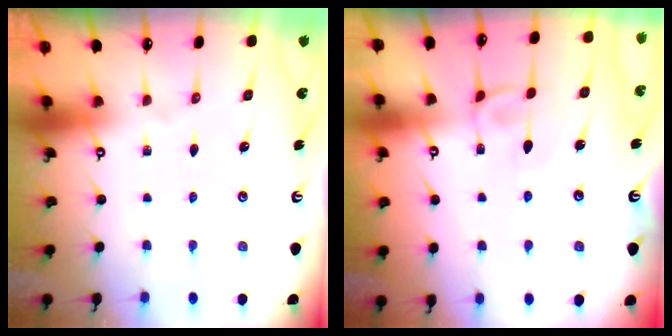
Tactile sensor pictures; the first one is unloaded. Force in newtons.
{"total": 2.0, "press": 2.0, "slide": 0.2}